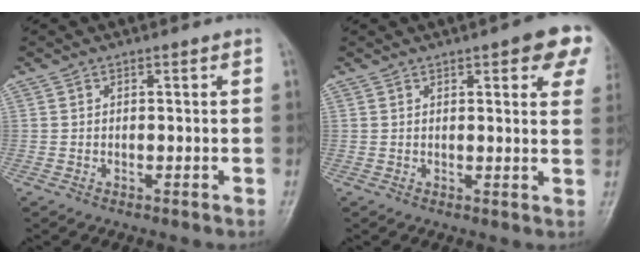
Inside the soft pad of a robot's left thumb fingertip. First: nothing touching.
{"total": 9.7, "force": [4.9, 3.0, 7.8], "torque": [-0.059, -0.009, 0.051]}